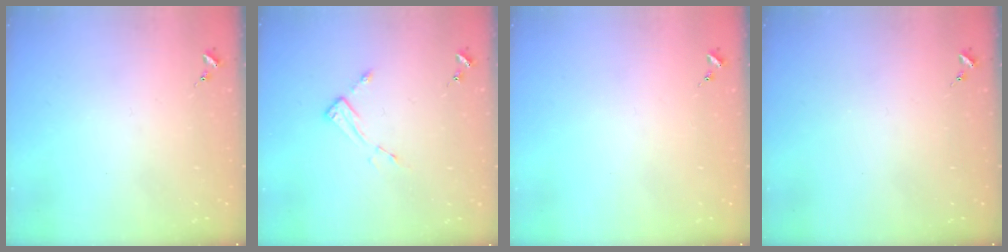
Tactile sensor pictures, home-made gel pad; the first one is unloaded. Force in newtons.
{"total": 4.4, "press": 4.4, "slide": 0.3}
{"total": 0.0}
{"total": 0.0}